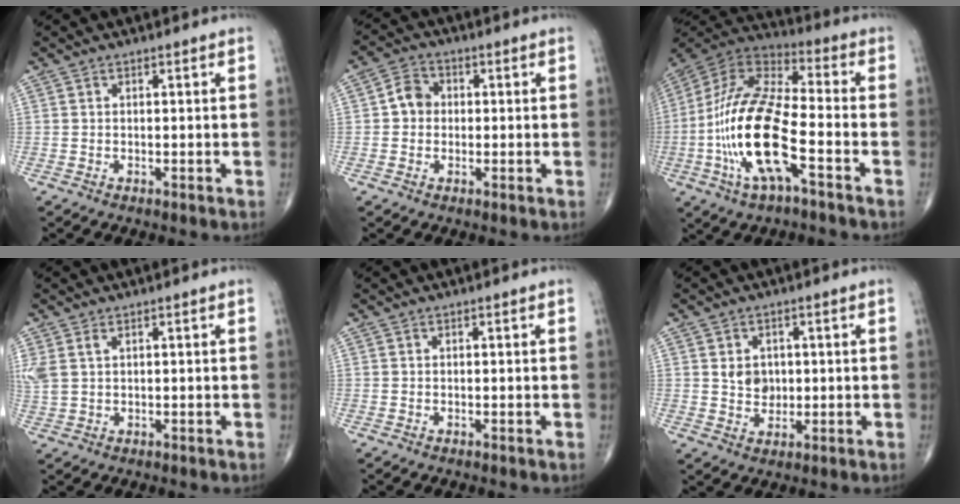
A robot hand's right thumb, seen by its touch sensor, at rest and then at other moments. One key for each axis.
{"total": 4.5, "fx": 0.0, "fy": 3.9, "fz": 2.2, "tx": -0.025, "ty": 0.013, "tz": -0.009}
{"total": 20.2, "fx": -5.8, "fy": 6.9, "fz": 18.1, "tx": -0.379, "ty": 0.031, "tz": -0.107}
{"total": 3.6, "fx": 1.5, "fy": 1.9, "fz": 2.6, "tx": -0.077, "ty": 0.010, "tz": 0.042}
{"total": 0.0}
{"total": 4.4, "fx": 0.7, "fy": 3.6, "fz": 2.5, "tx": -0.021, "ty": -0.005, "tz": 0.016}